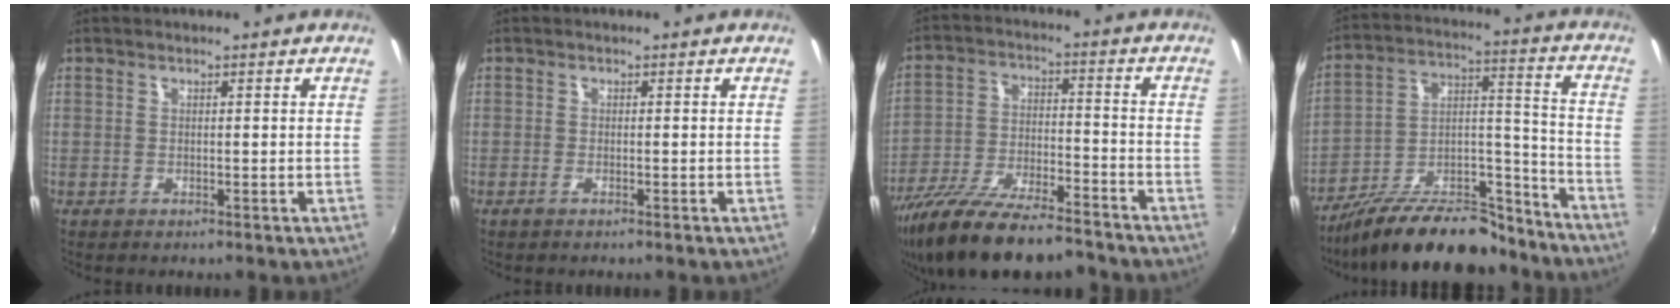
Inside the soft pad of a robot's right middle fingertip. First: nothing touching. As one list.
[{"total": 1.0, "force": [-0.7, -0.1, 0.7], "torque": [-0.013, -0.002, -0.014]}, {"total": 19.3, "force": [-15.5, 4.8, 10.4], "torque": [-0.205, -0.037, -0.261]}, {"total": 22.4, "force": [-17.9, 7.3, 11.2], "torque": [-0.190, 0.020, -0.273]}]